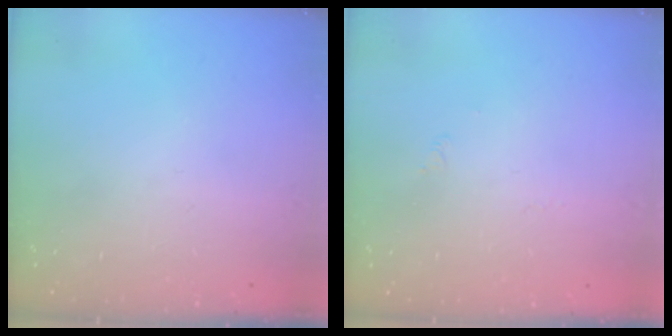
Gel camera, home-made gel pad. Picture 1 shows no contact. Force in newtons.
{"total": 1.7, "press": 1.6, "slide": 0.4}